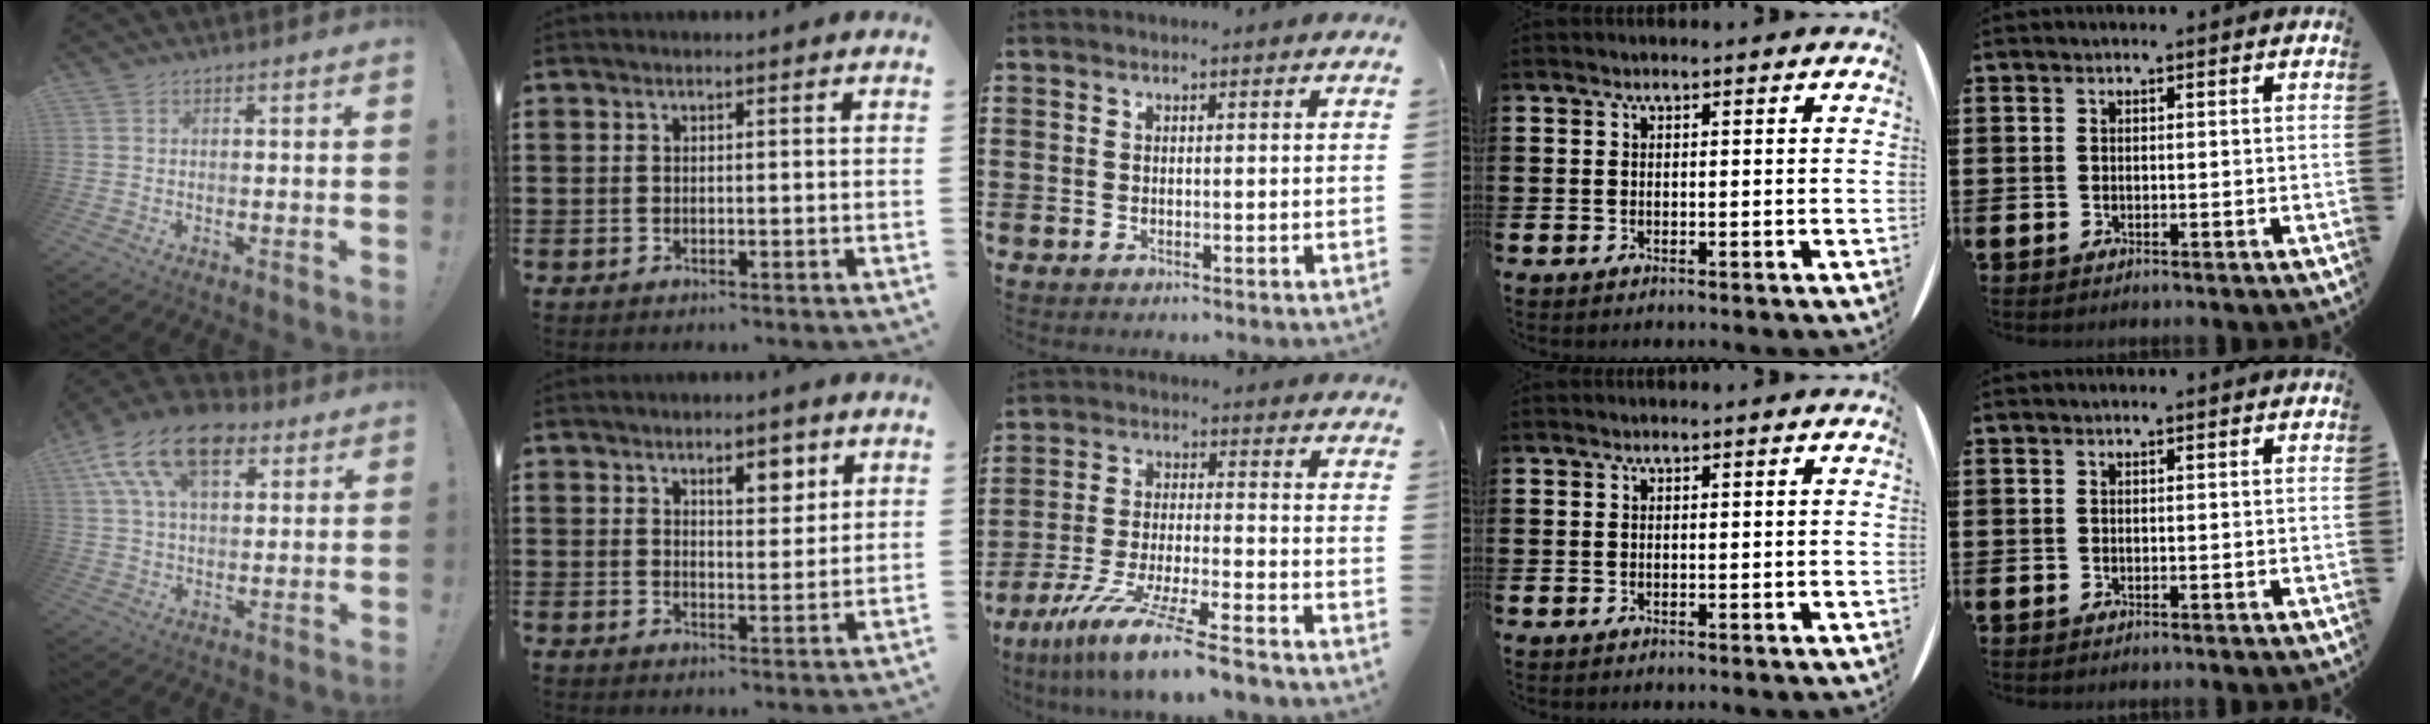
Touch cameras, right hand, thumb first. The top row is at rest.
{"thumb": {"total": 17.4, "force": [8.1, 10.3, 11.5], "torque": [-0.202, -0.026, 0.147]}, "index": {"total": 4.6, "force": [2.8, 2.0, 3.1], "torque": [-0.035, -0.003, 0.042]}, "middle": {"total": 10.5, "force": [-8.9, -0.6, 5.6], "torque": [-0.109, -0.001, -0.176]}}